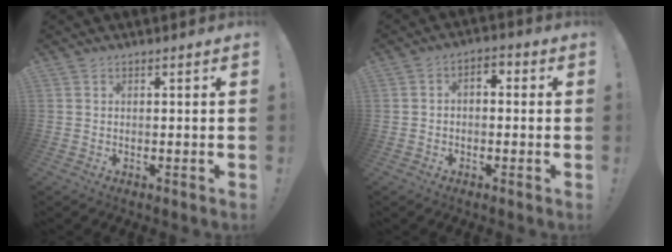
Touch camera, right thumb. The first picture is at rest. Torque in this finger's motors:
{"motor_torque": [-0.19, 0.17, -0.27, 0.24, 0.12]}